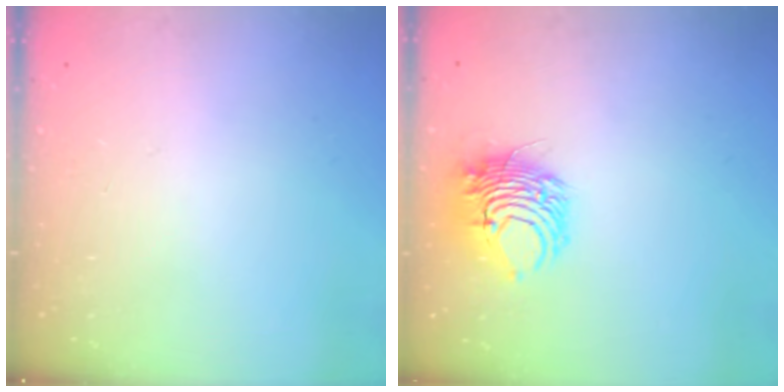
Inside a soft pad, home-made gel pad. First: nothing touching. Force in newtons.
{"total": 8.5, "press": 8.4, "slide": 1.4}